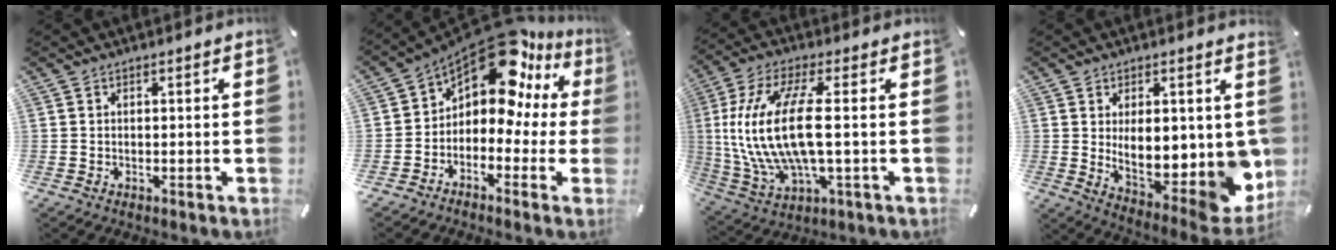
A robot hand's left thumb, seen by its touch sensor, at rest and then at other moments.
{"total": 14.3, "force": [9.0, 6.5, 9.0], "torque": [-0.161, -0.076, 0.151]}
{"total": 16.9, "force": [0.8, 6.0, 15.8], "torque": [-0.351, -0.020, 0.005]}
{"total": 14.1, "force": [2.0, 6.9, 12.1], "torque": [-0.142, -0.056, 0.049]}